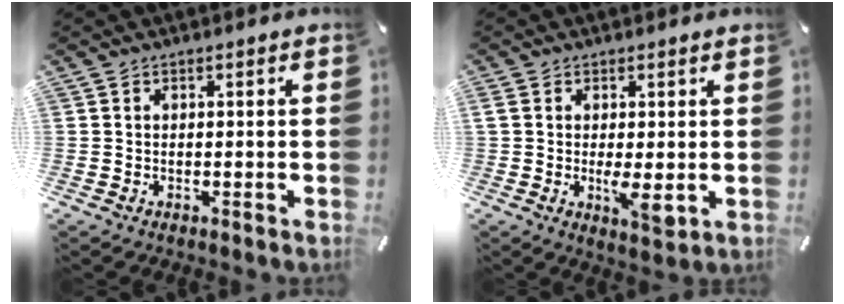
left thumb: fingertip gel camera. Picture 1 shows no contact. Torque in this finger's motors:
{"motor_torque": [1.85, 1.96, 1.23, -0.24, 0.47]}